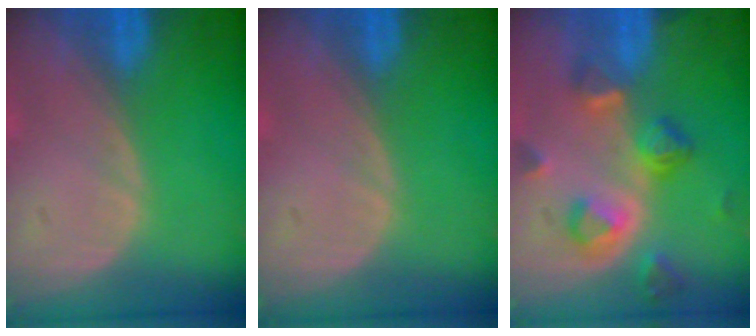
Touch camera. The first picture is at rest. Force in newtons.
{"total": 0.0}
{"total": 7.8, "press": 7.1, "slide": 3.2}